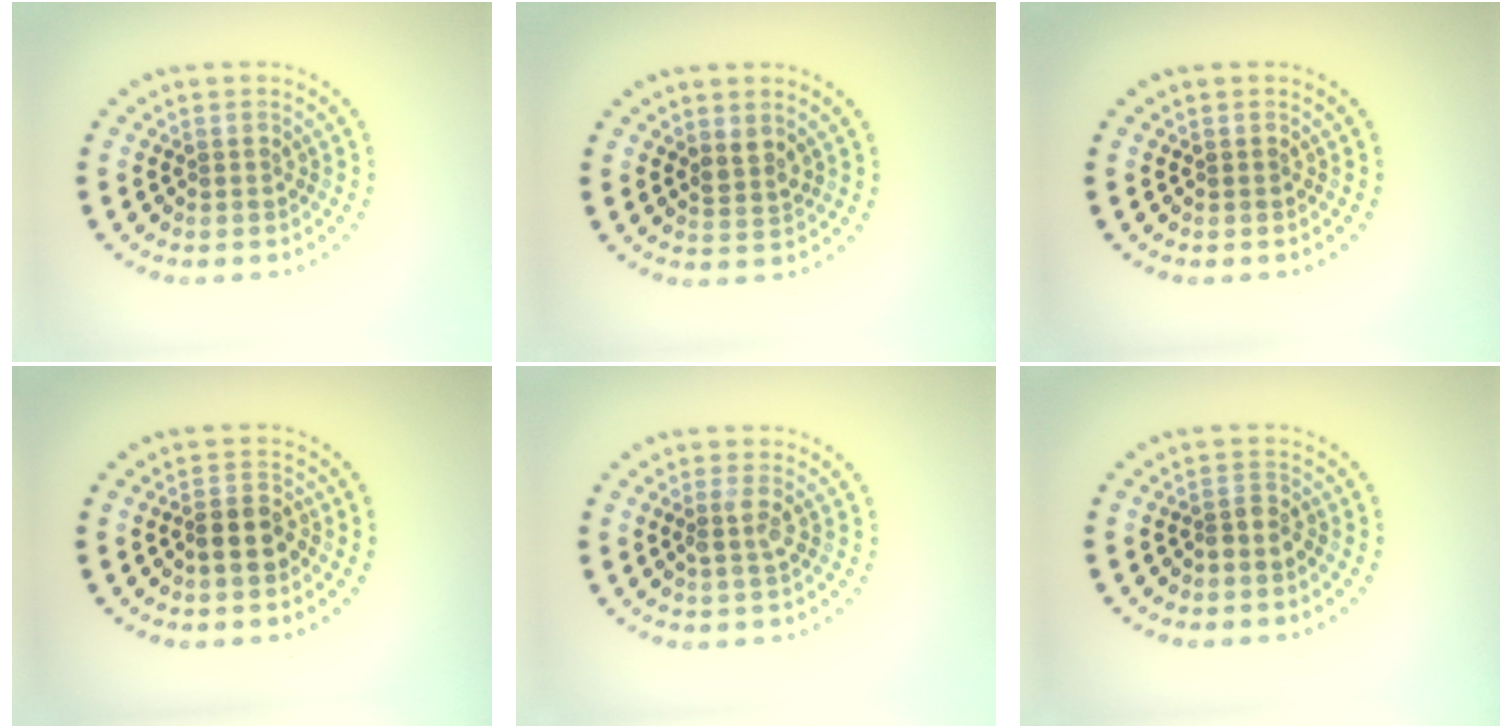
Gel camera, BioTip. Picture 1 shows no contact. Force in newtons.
{"total": 1.4, "press": 1.2, "slide": 0.8}
{"total": 0.0}
{"total": 2.6, "press": 2.3, "slide": 1.0}
{"total": 1.3, "press": 1.1, "slide": 0.7}
{"total": 1.4, "press": 1.2, "slide": 0.8}